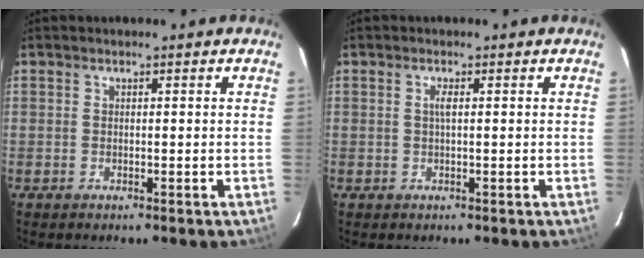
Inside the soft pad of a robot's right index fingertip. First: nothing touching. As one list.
[{"total": 1.1, "force": [0.1, 0.0, 1.1], "torque": [-0.023, 0.001, 0.001]}]